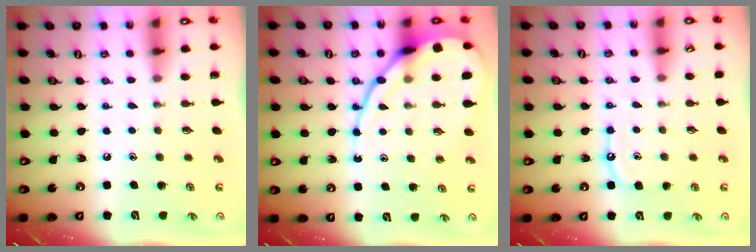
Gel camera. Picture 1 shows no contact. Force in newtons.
{"total": 13.5, "press": 13.4, "slide": 1.2}
{"total": 8.0, "press": 7.9, "slide": 0.9}